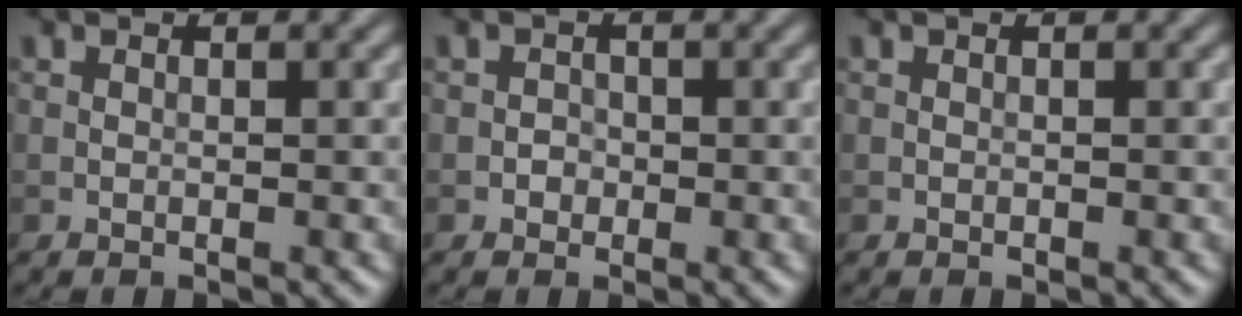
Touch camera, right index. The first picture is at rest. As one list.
[{"total": 0.9, "force": [-0.3, 0.9, 0.2], "torque": [0.004, 0.000, -0.007]}, {"total": 0.0}]